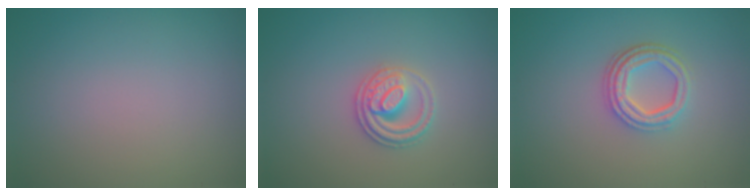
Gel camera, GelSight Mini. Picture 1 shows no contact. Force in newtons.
{"total": 2.7, "press": 2.5, "slide": 0.9}
{"total": 4.0, "press": 3.1, "slide": 2.5}